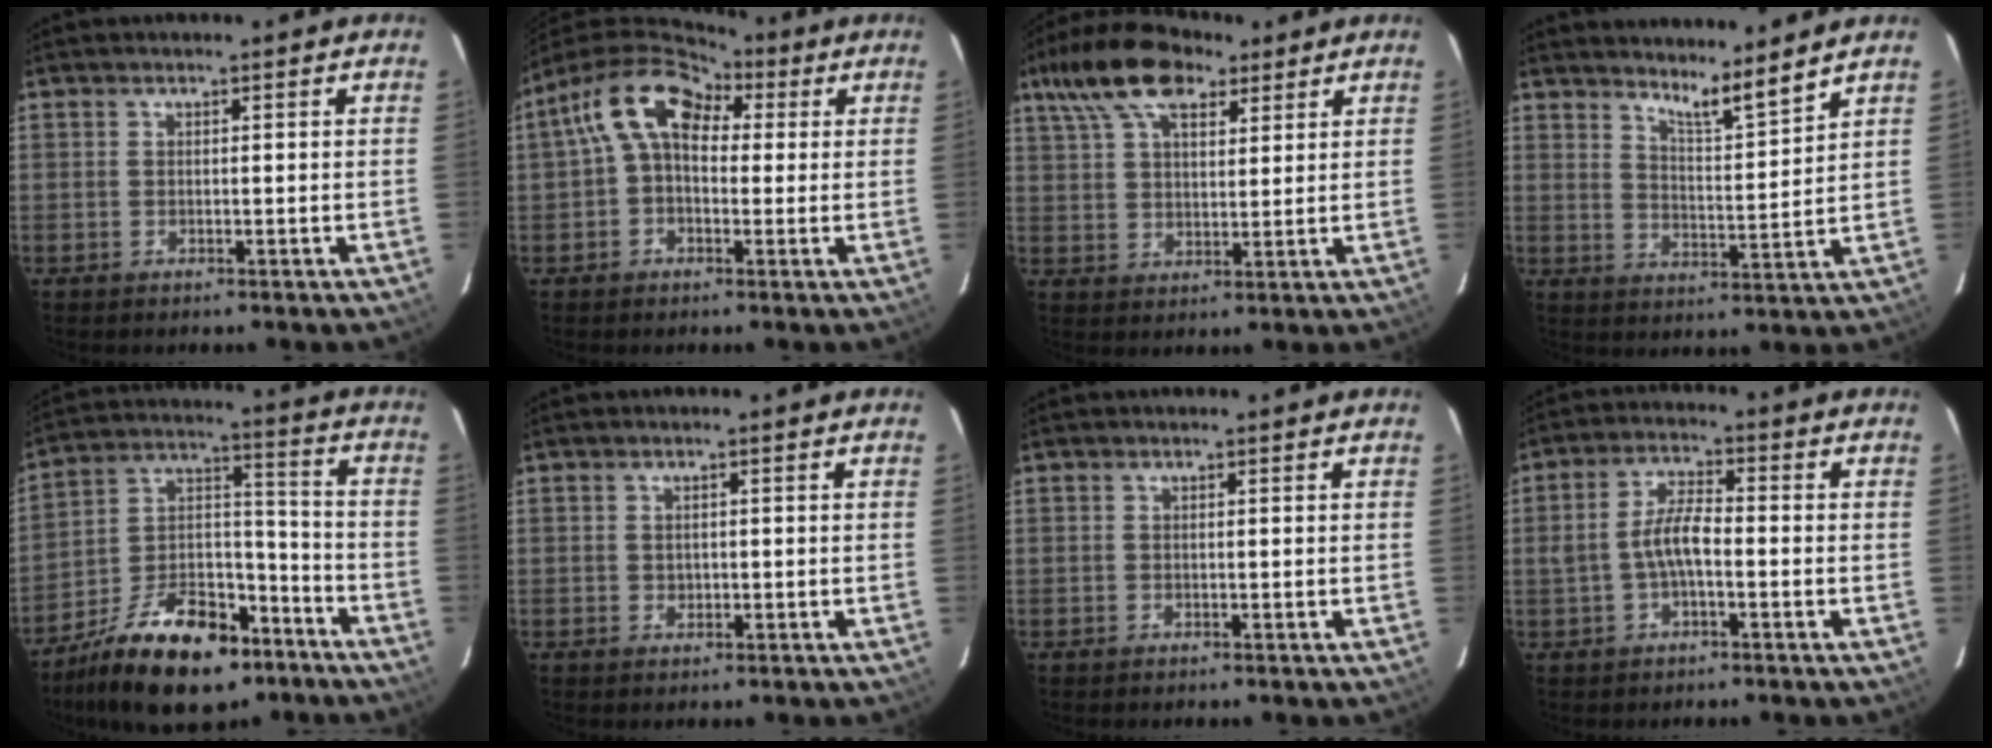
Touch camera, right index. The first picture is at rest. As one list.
[{"total": 11.5, "force": [3.2, 7.7, 8.0], "torque": [-0.140, 0.040, 0.046]}, {"total": 14.0, "force": [8.3, 6.9, 8.9], "torque": [-0.179, 0.046, 0.143]}, {"total": 6.9, "force": [6.2, -0.6, 3.0], "torque": [-0.048, -0.020, 0.101]}, {"total": 21.4, "force": [-13.7, 10.7, 12.4], "torque": [-0.232, 0.023, -0.216]}, {"total": 1.3, "force": [0.0, 1.2, 0.6], "torque": [-0.007, 0.003, 0.000]}, {"total": 0.0}, {"total": 5.8, "force": [-1.4, 2.0, 5.3], "torque": [-0.105, 0.012, -0.024]}]